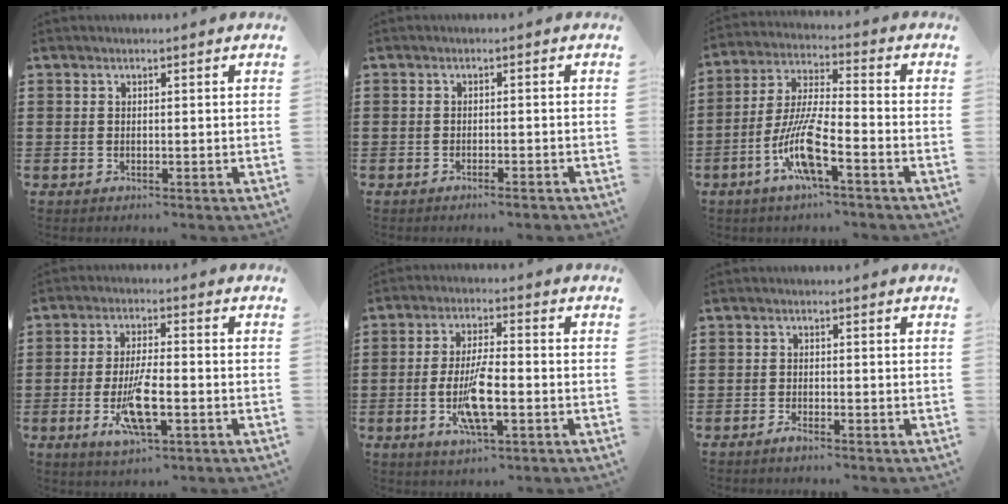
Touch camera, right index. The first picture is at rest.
{"total": 1.2, "force": [-1.0, -0.2, 0.6], "torque": [-0.013, -0.004, -0.018]}
{"total": 10.3, "force": [-4.9, 1.9, 8.8], "torque": [-0.197, -0.010, -0.098]}
{"total": 7.6, "force": [-2.5, 2.1, 6.9], "torque": [-0.138, -0.010, -0.045]}
{"total": 8.2, "force": [-2.3, 2.3, 7.5], "torque": [-0.158, -0.009, -0.046]}
{"total": 1.3, "force": [-1.1, 0.0, 0.6], "torque": [-0.021, -0.009, -0.022]}